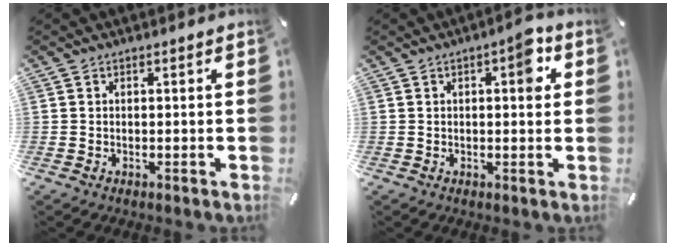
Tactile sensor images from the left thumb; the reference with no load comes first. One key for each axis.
{"total": 5.8, "fx": 1.6, "fy": 2.3, "fz": 5.1, "tx": -0.046, "ty": -0.010, "tz": 0.012}